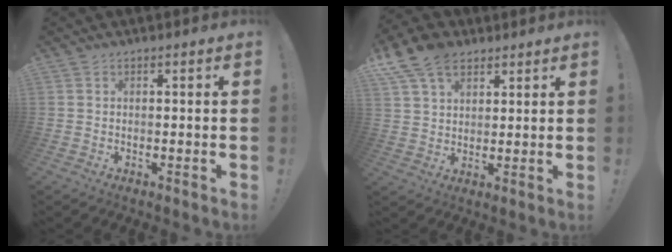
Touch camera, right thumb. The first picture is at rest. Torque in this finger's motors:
{"motor_torque": [0.40, 0.42, 0.18, 0.04, 0.10]}